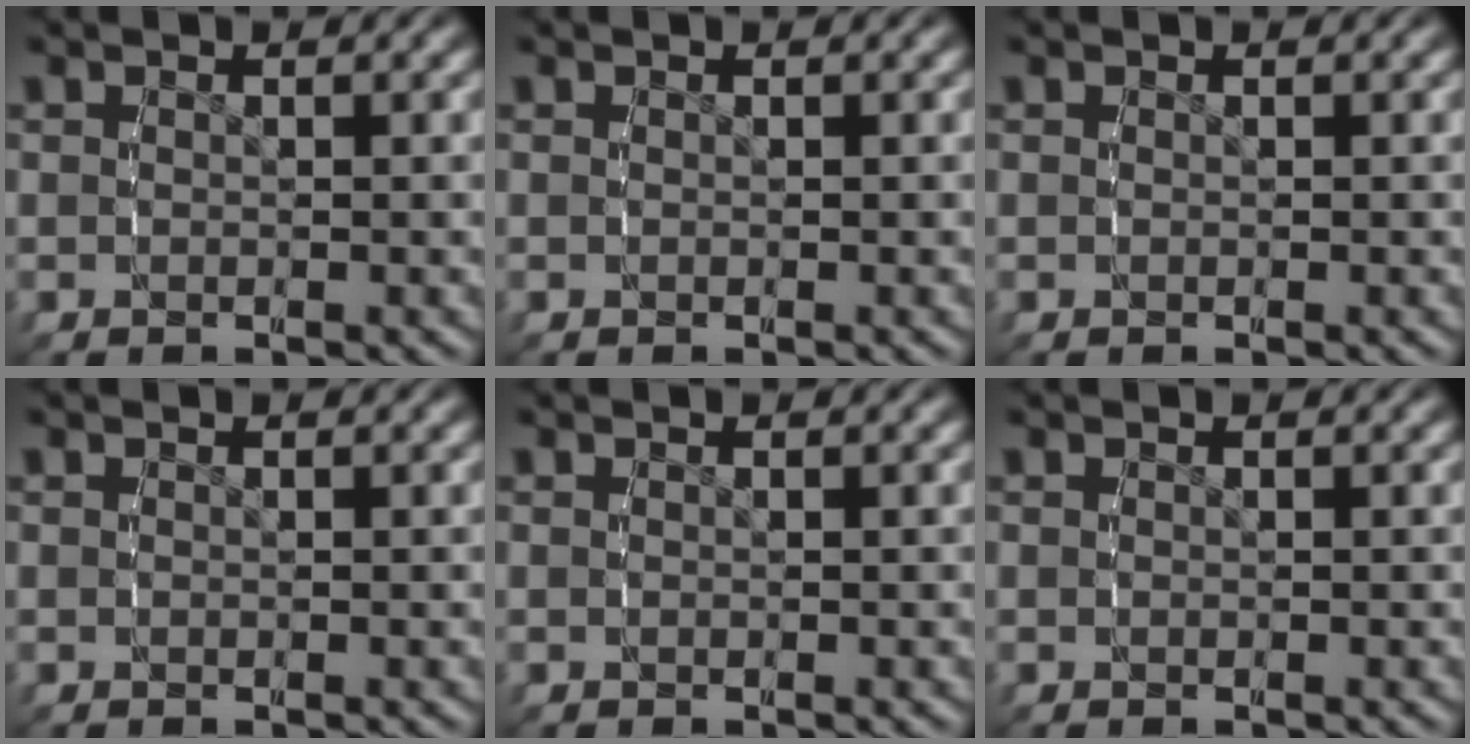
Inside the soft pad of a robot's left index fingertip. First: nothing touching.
{"total": 0.0}
{"total": 0.0}
{"total": 0.0}
{"total": 0.0}
{"total": 0.0}